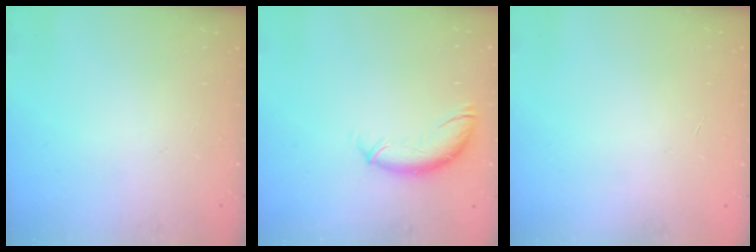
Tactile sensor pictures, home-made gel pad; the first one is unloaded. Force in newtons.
{"total": 10.8, "press": 10.6, "slide": 1.8}
{"total": 0.0}